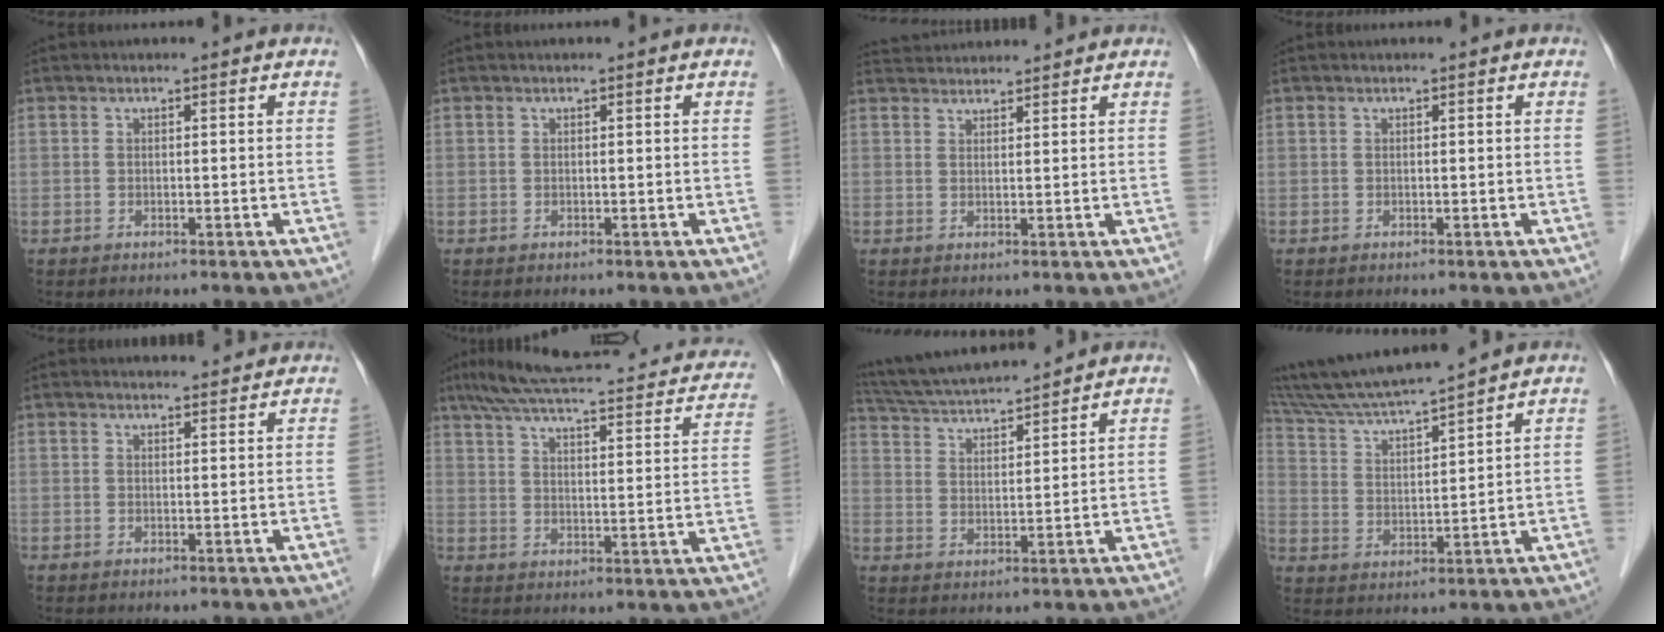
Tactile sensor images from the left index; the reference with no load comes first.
{"total": 0.0}
{"total": 5.4, "force": [5.3, 0.3, 0.7], "torque": [-0.018, 0.038, 0.085]}
{"total": 0.0}
{"total": 3.5, "force": [3.4, 0.6, 0.7], "torque": [-0.013, 0.009, 0.041]}
{"total": 23.9, "force": [18.5, 5.5, 14.0], "torque": [-0.205, 0.030, 0.223]}
{"total": 13.0, "force": [12.0, 0.6, 5.0], "torque": [-0.098, 0.019, 0.206]}
{"total": 11.4, "force": [10.3, -1.1, 4.8], "torque": [-0.095, 0.010, 0.188]}